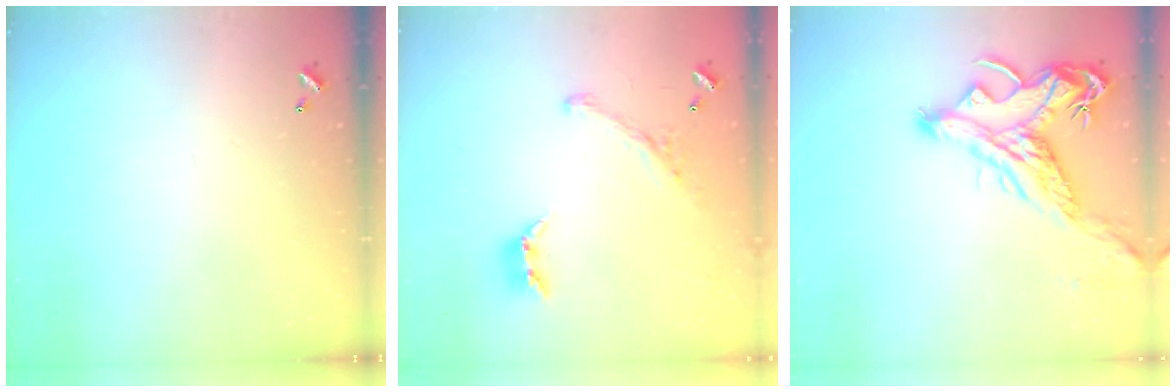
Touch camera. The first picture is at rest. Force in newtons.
{"total": 2.4, "press": 2.0, "slide": 1.3}
{"total": 4.4, "press": 4.0, "slide": 1.7}